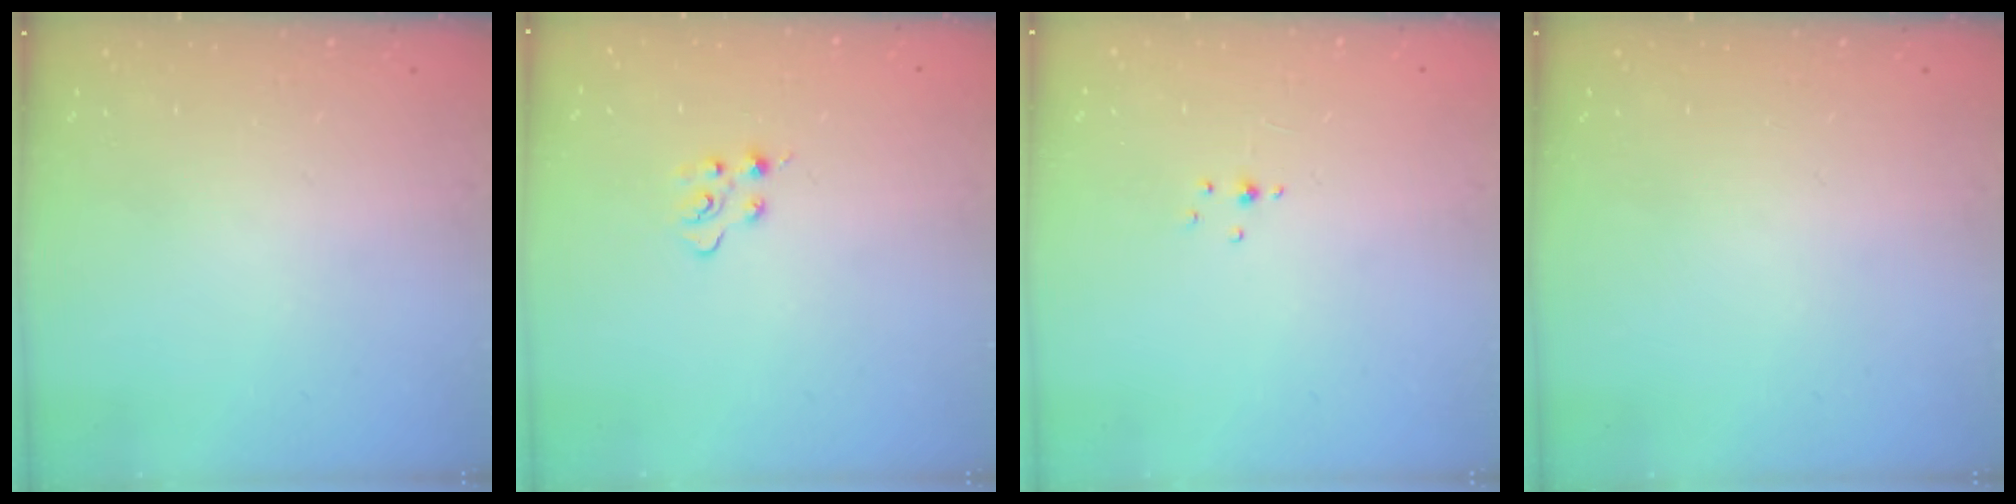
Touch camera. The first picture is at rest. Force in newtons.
{"total": 3.3, "press": 3.3, "slide": 0.4}
{"total": 1.8, "press": 1.8, "slide": 0.2}
{"total": 0.0}